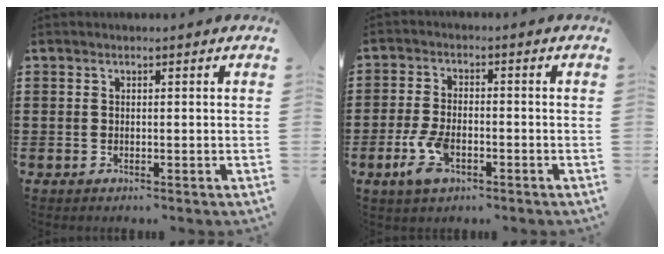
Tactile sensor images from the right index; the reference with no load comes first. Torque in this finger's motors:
{"motor_torque": [1.01, 0.26, 0.24, 0.16]}